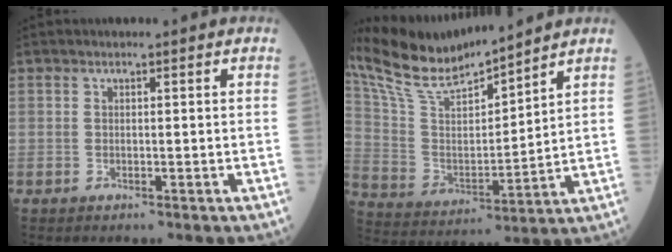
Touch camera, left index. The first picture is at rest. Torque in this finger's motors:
{"motor_torque": [0.73, -1.08, 0.03, 0.04]}